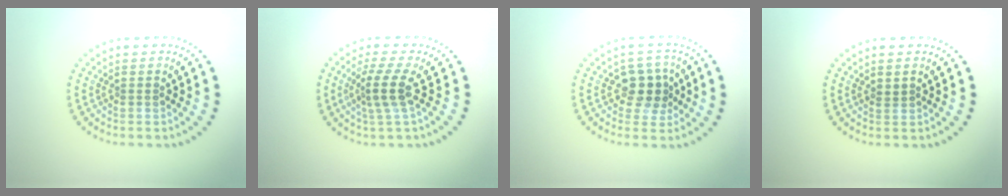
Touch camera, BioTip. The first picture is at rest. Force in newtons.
{"total": 3.0, "press": 2.3, "slide": 2.0}
{"total": 3.5, "press": 3.2, "slide": 1.3}
{"total": 0.7, "press": 0.6, "slide": 0.3}